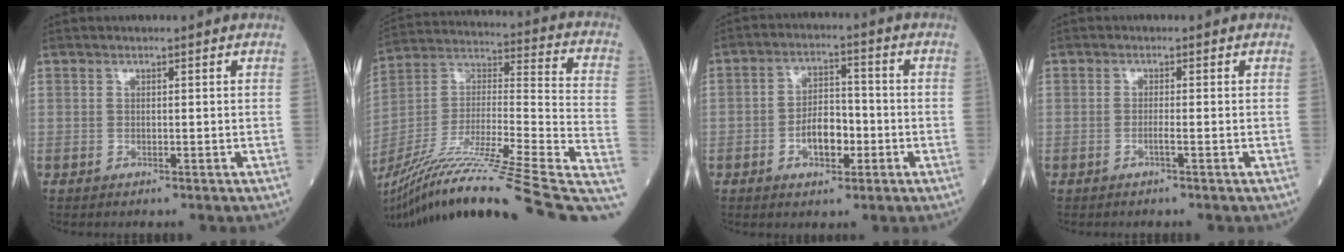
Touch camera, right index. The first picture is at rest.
{"total": 31.7, "force": [-23.8, 0.8, 21.0], "torque": [-0.288, -0.010, -0.380]}
{"total": 6.2, "force": [-2.0, 3.1, 5.0], "torque": [-0.093, 0.011, -0.031]}
{"total": 1.0, "force": [-0.5, -0.2, 0.8], "torque": [-0.013, 0.002, -0.013]}